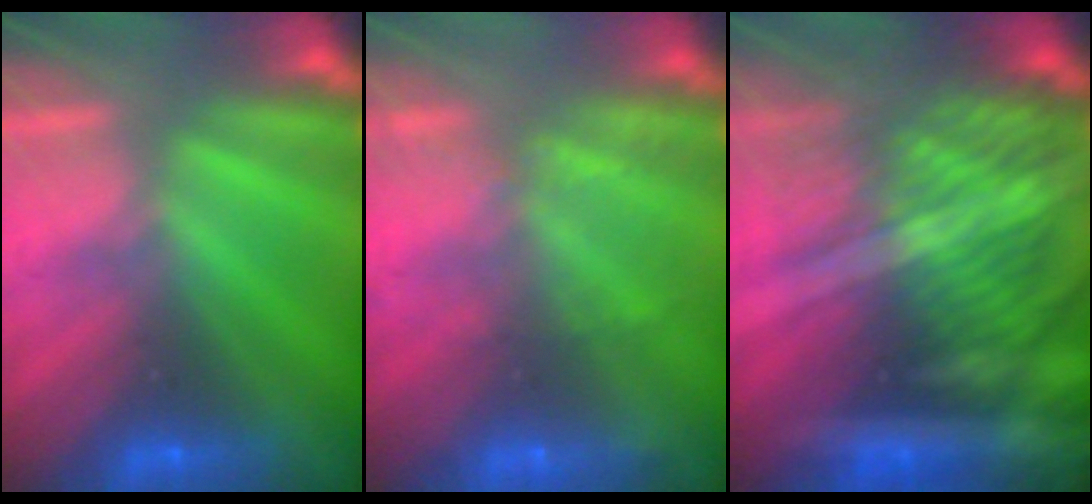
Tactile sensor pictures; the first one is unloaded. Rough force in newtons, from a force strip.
{"total": 2.3}
{"total": 9.8}